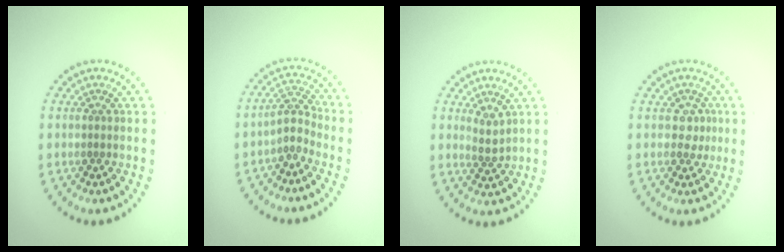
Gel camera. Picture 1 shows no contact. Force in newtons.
{"total": 2.1, "press": 1.6, "slide": 1.4}
{"total": 1.7, "press": 1.2, "slide": 1.2}
{"total": 1.4, "press": 1.1, "slide": 0.9}